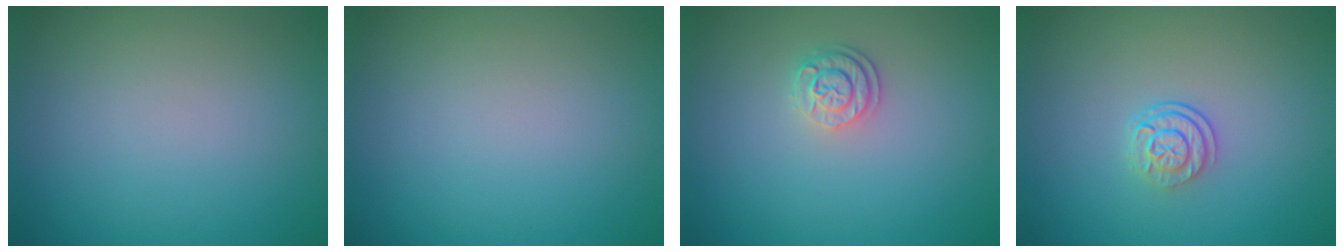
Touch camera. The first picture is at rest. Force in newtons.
{"total": 0.0}
{"total": 2.1, "press": 1.8, "slide": 1.2}
{"total": 2.4, "press": 1.8, "slide": 1.7}